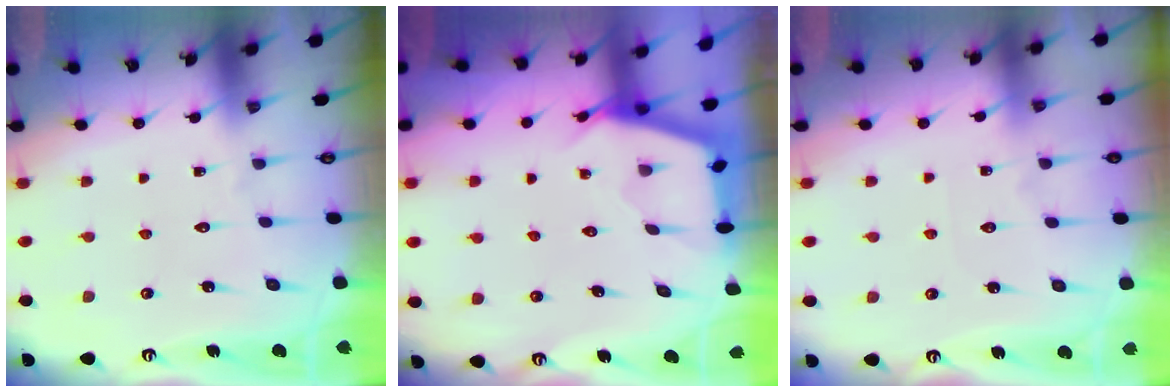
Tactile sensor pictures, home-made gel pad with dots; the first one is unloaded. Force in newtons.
{"total": 2.8, "press": 2.8, "slide": 0.4}
{"total": 3.7, "press": 3.6, "slide": 0.5}